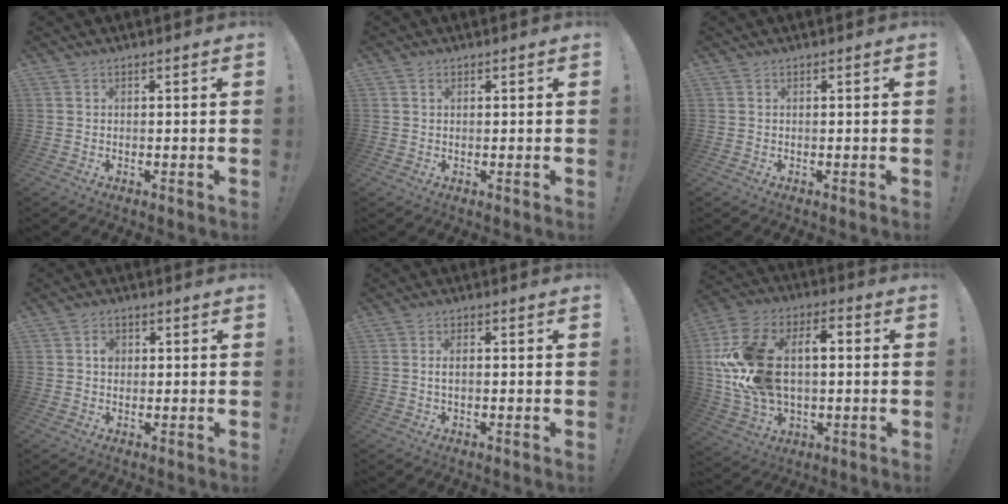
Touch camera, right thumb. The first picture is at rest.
{"total": 0.8, "force": [0.5, 0.6, 0.3], "torque": [0.002, -0.003, 0.009]}
{"total": 0.0}
{"total": 2.8, "force": [0.2, 2.4, 1.5], "torque": [-0.014, 0.000, -0.002]}
{"total": 2.3, "force": [-0.2, 1.0, 2.1], "torque": [-0.039, 0.006, -0.003]}
{"total": 22.0, "force": [2.1, 14.8, 16.1], "torque": [-0.307, 0.015, 0.044]}